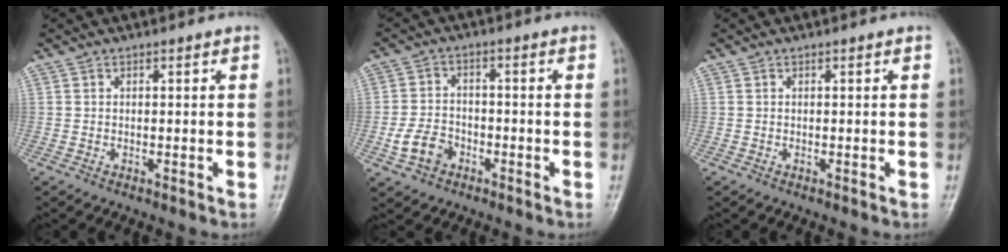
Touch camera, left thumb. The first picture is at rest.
{"total": 6.0, "force": [-2.6, 4.6, 3.0], "torque": [-0.049, 0.021, -0.046]}
{"total": 0.0}